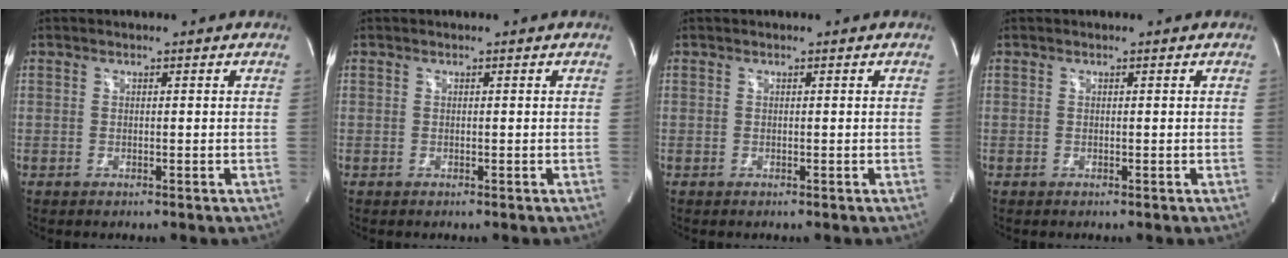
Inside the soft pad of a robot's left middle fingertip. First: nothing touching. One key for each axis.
{"total": 0.0}
{"total": 0.0}
{"total": 0.0}